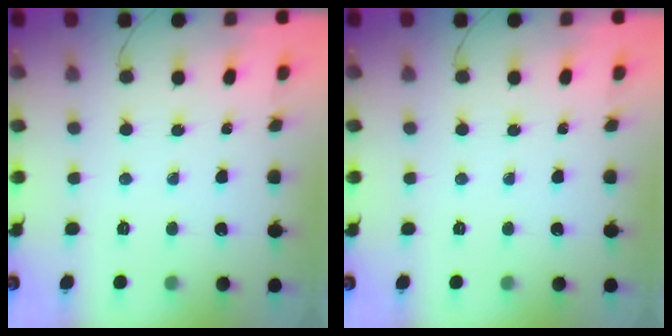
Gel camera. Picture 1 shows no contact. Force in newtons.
{"total": 0.0}